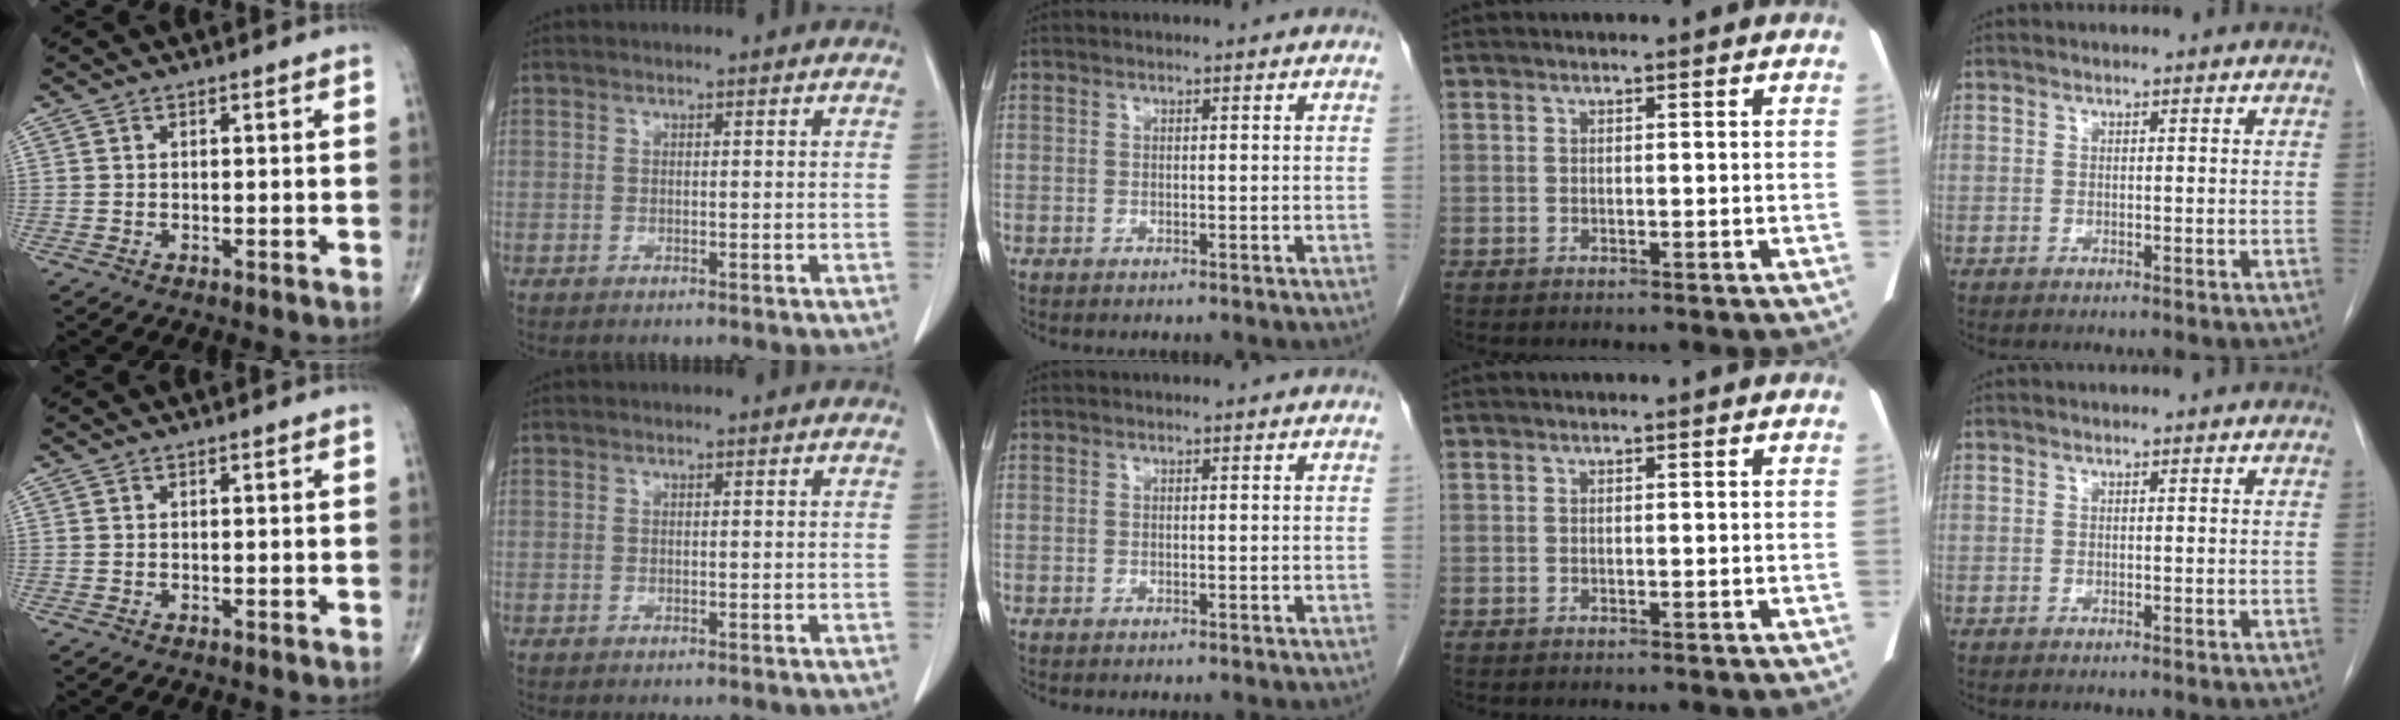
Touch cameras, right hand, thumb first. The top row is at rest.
{}